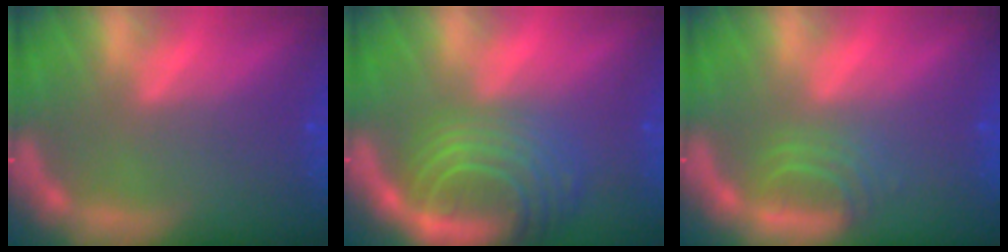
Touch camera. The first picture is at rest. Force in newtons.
{"total": 10.0}
{"total": 2.9}